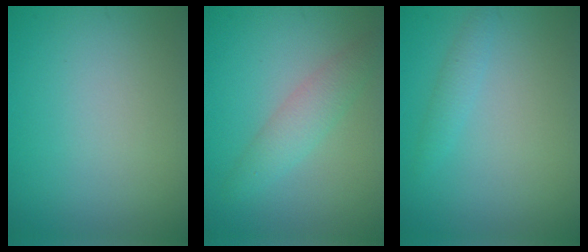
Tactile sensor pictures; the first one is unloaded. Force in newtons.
{"total": 2.8, "press": 2.8, "slide": 0.1}
{"total": 1.3, "press": 1.3, "slide": 0.1}